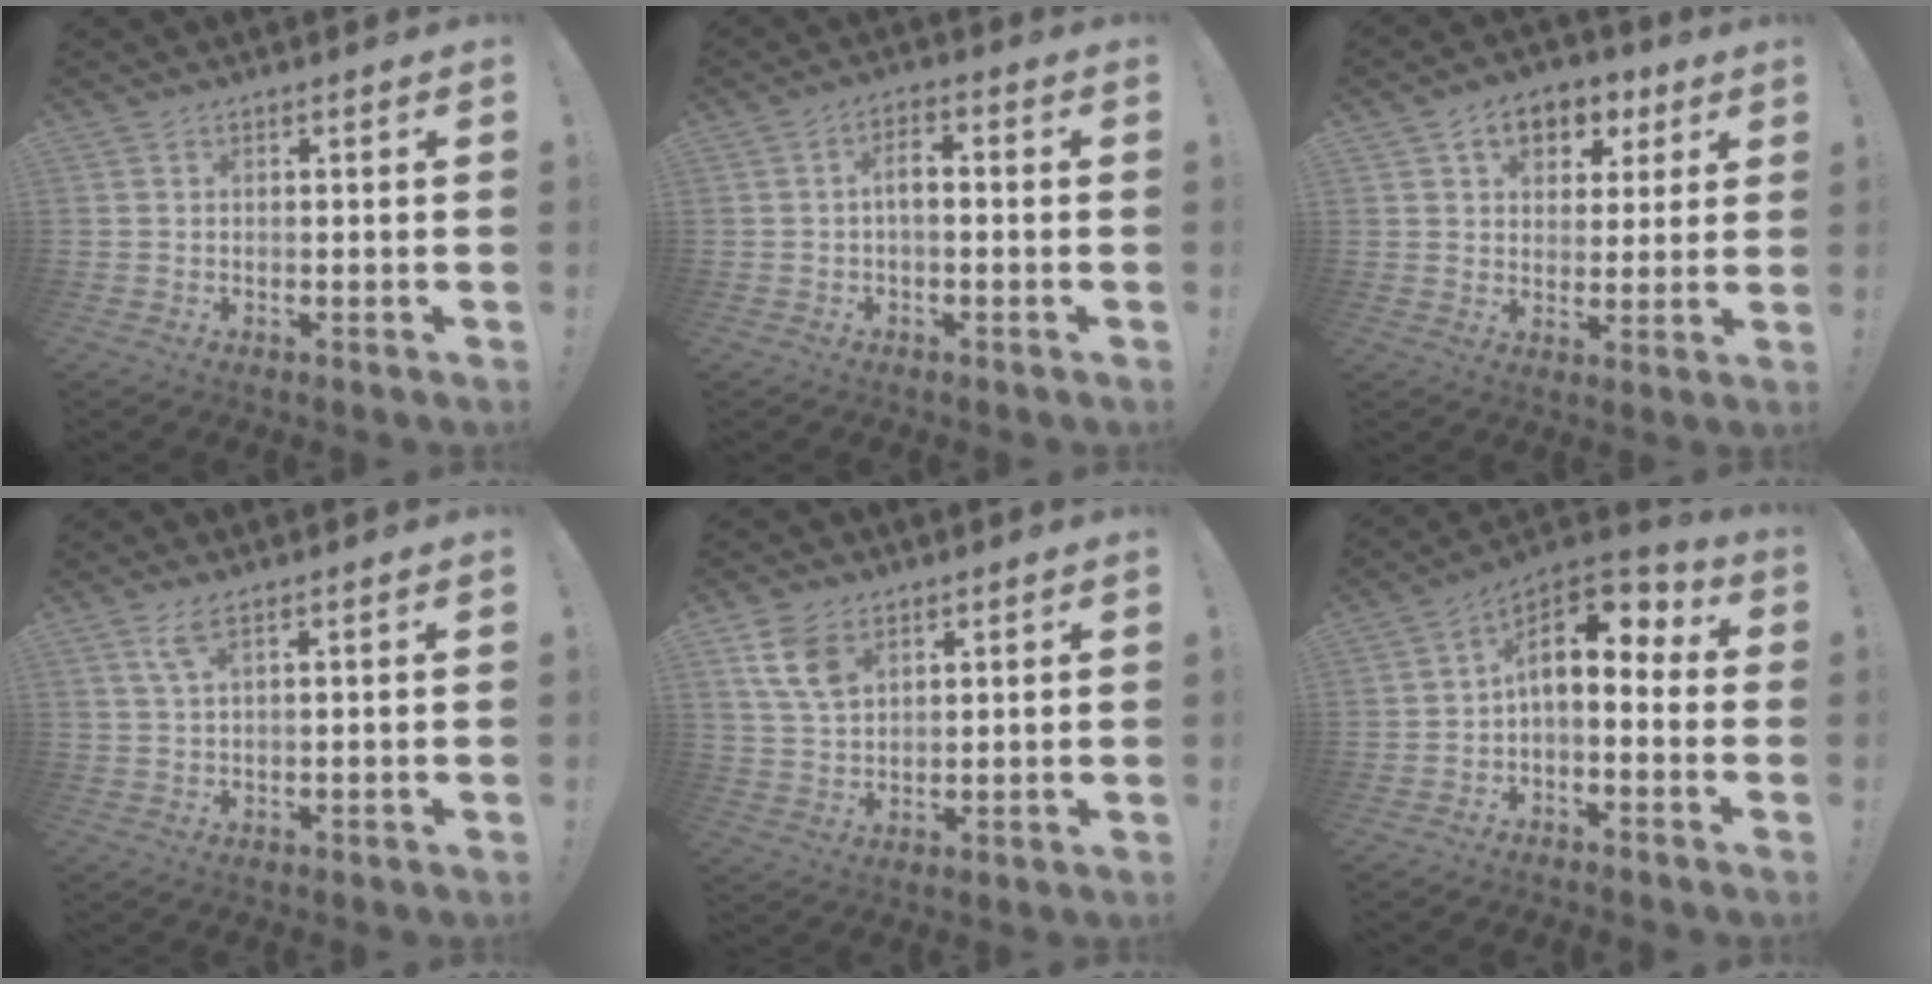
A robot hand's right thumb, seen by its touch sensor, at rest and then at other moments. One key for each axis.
{"total": 4.3, "fx": -0.4, "fy": 1.7, "fz": 3.9, "tx": -0.075, "ty": 0.007, "tz": -0.008}
{"total": 9.6, "fx": 4.7, "fy": 7.0, "fz": 4.7, "tx": -0.063, "ty": -0.022, "tz": 0.089}
{"total": 4.1, "fx": 2.2, "fy": 1.0, "fz": 3.3, "tx": -0.064, "ty": -0.001, "tz": 0.038}
{"total": 8.7, "fx": 4.7, "fy": 5.2, "fz": 5.2, "tx": -0.094, "ty": -0.016, "tz": 0.089}
{"total": 10.1, "fx": 2.7, "fy": 5.4, "fz": 8.0, "tx": -0.120, "ty": -0.015, "tz": 0.047}